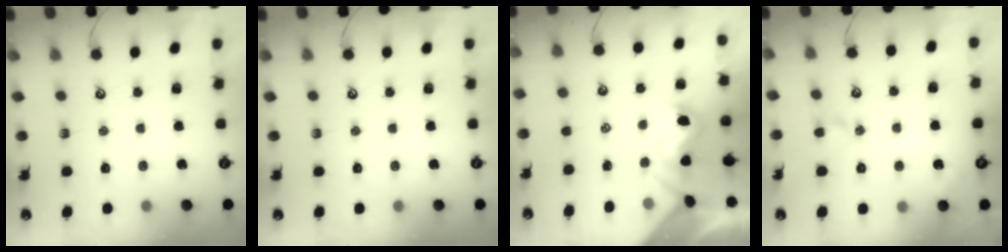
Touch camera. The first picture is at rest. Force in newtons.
{"total": 0.0}
{"total": 2.1, "press": 1.9, "slide": 0.9}
{"total": 1.9, "press": 1.8, "slide": 0.7}